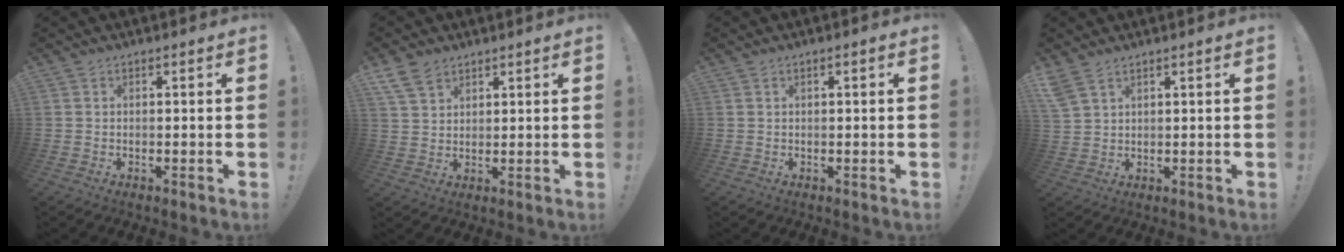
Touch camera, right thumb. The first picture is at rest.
{"total": 6.4, "force": [4.5, 3.8, 2.6], "torque": [-0.049, -0.018, 0.090]}
{"total": 0.9, "force": [0.2, 0.1, 0.9], "torque": [-0.015, 0.000, 0.002]}
{"total": 4.5, "force": [3.2, 1.7, 2.5], "torque": [-0.055, -0.012, 0.066]}